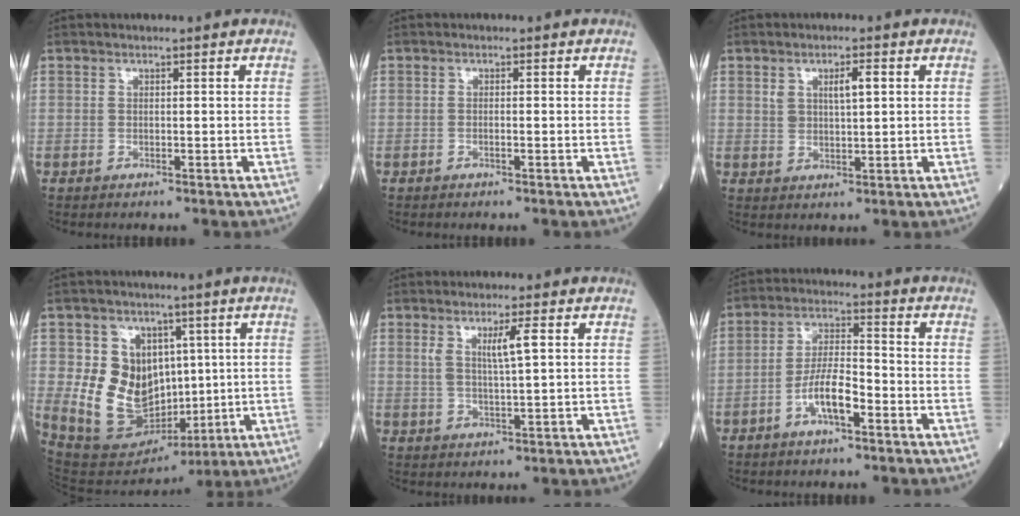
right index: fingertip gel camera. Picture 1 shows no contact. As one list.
[{"total": 0.6, "force": [-0.2, 0.0, 0.5], "torque": [-0.014, 0.000, -0.003]}, {"total": 3.9, "force": [1.5, 1.3, 3.4], "torque": [-0.061, 0.005, 0.028]}, {"total": 13.6, "force": [1.7, 10.8, 8.1], "torque": [-0.161, 0.020, 0.059]}, {"total": 4.4, "force": [1.5, 0.1, 4.1], "torque": [-0.075, -0.002, 0.027]}, {"total": 6.9, "force": [-3.1, 1.8, 5.9], "torque": [-0.114, 0.009, -0.060]}]